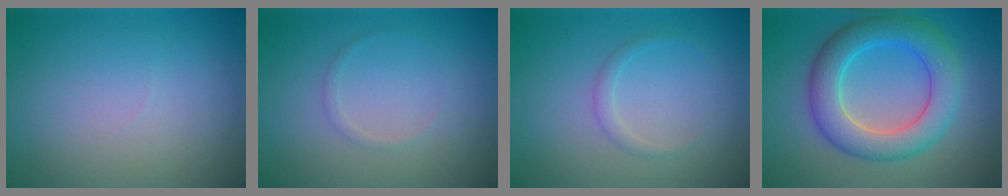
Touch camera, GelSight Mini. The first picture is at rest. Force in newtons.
{"total": 0.6, "press": 0.6, "slide": 0.1}
{"total": 1.1, "press": 1.1, "slide": 0.1}
{"total": 6.6, "press": 6.6, "slide": 0.4}